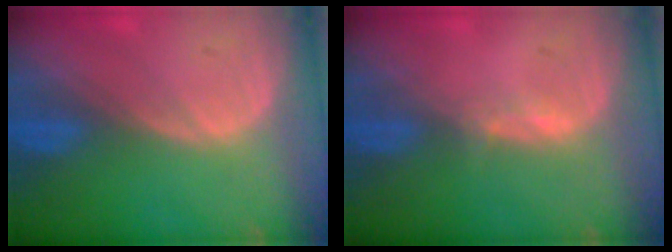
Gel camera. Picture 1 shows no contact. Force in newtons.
{"total": 1.0, "press": 0.8, "slide": 0.5}